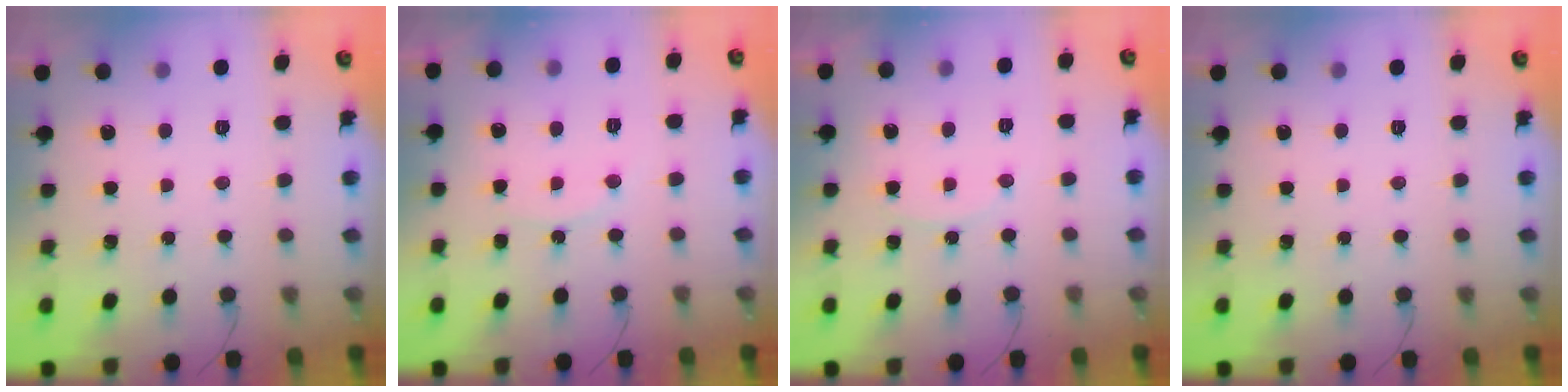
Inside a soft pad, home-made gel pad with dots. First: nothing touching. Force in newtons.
{"total": 6.5, "press": 6.5, "slide": 0.7}
{"total": 4.8, "press": 4.8, "slide": 0.4}
{"total": 0.0}